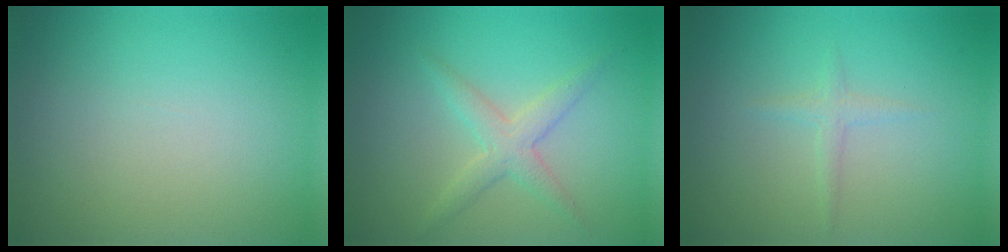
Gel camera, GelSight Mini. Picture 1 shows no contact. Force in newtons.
{"total": 2.4, "press": 2.4, "slide": 0.1}
{"total": 1.1, "press": 1.1, "slide": 0.0}